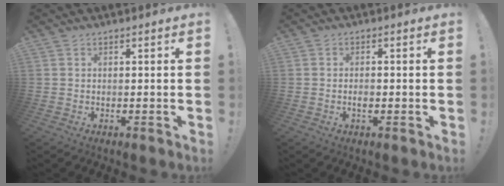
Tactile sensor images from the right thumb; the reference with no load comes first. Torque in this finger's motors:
{"motor_torque": [-0.06, -0.04, 0.00, 0.00, 0.00]}